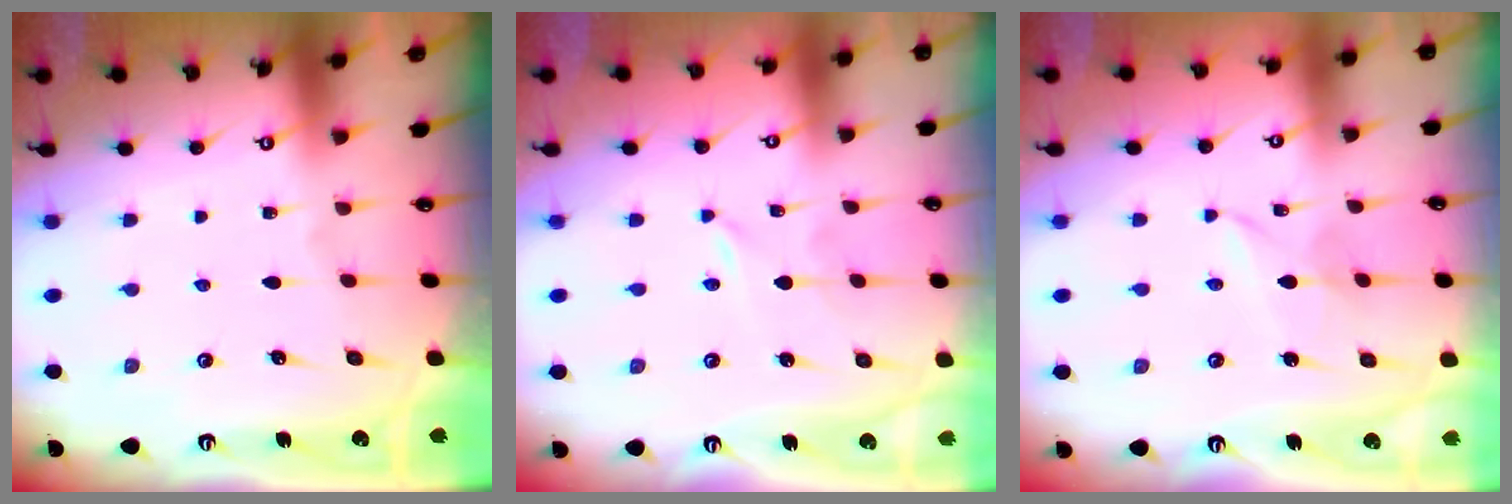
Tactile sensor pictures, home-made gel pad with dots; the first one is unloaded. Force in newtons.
{"total": 0.0}
{"total": 2.3, "press": 2.3, "slide": 0.3}